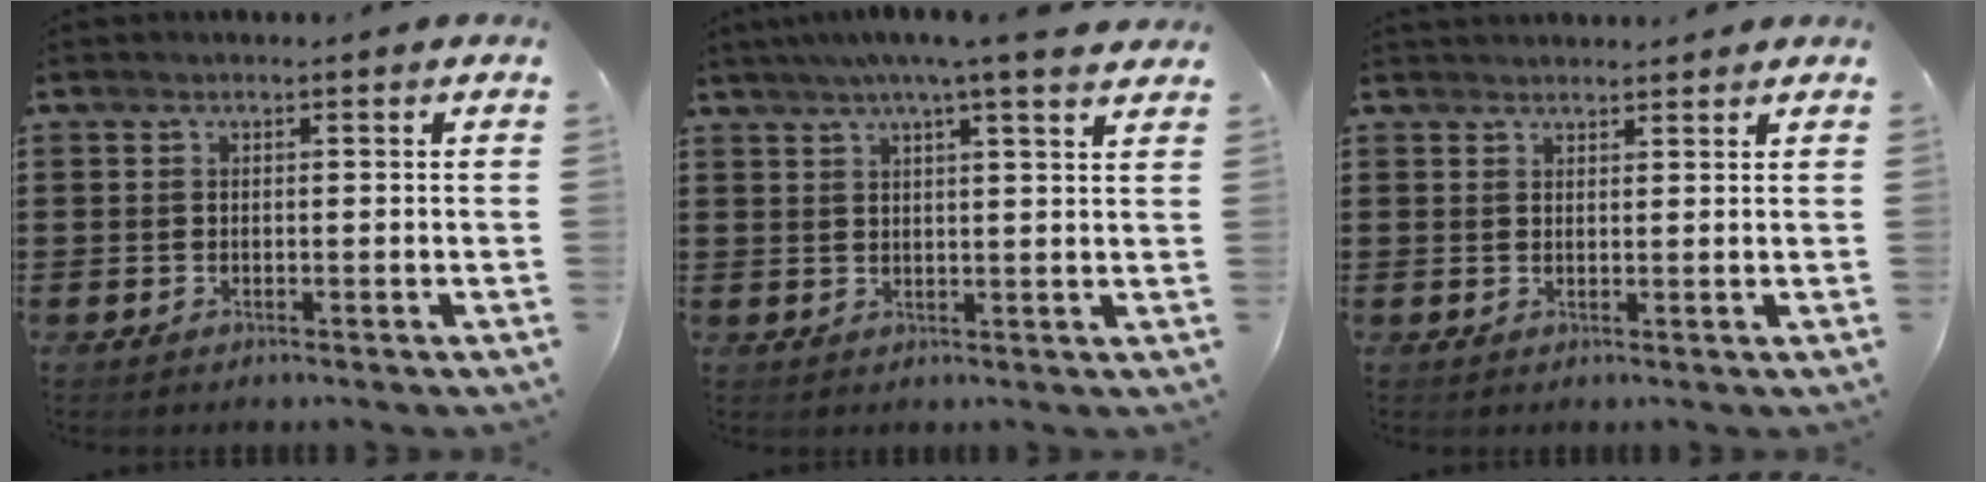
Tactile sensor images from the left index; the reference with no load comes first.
{"total": 5.3, "force": [4.0, -0.4, 3.4], "torque": [-0.071, -0.012, 0.067]}
{"total": 1.8, "force": [1.7, 0.5, -0.3], "torque": [0.000, 0.000, 0.034]}